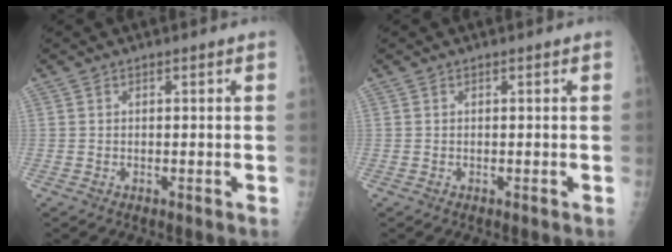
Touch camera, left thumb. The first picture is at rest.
{"total": 0.0}